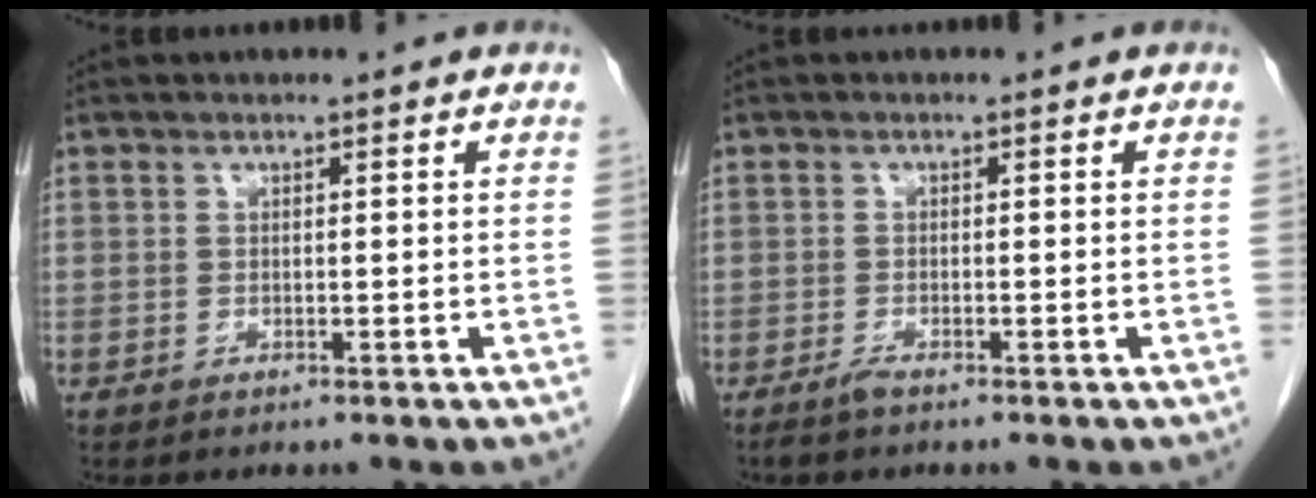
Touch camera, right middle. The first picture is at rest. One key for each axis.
{"total": 1.2, "fx": -1.0, "fy": 0.0, "fz": 0.7, "tx": -0.019, "ty": -0.003, "tz": -0.020}